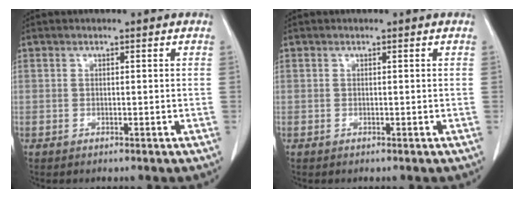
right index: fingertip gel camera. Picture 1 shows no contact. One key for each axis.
{"total": 0.0}